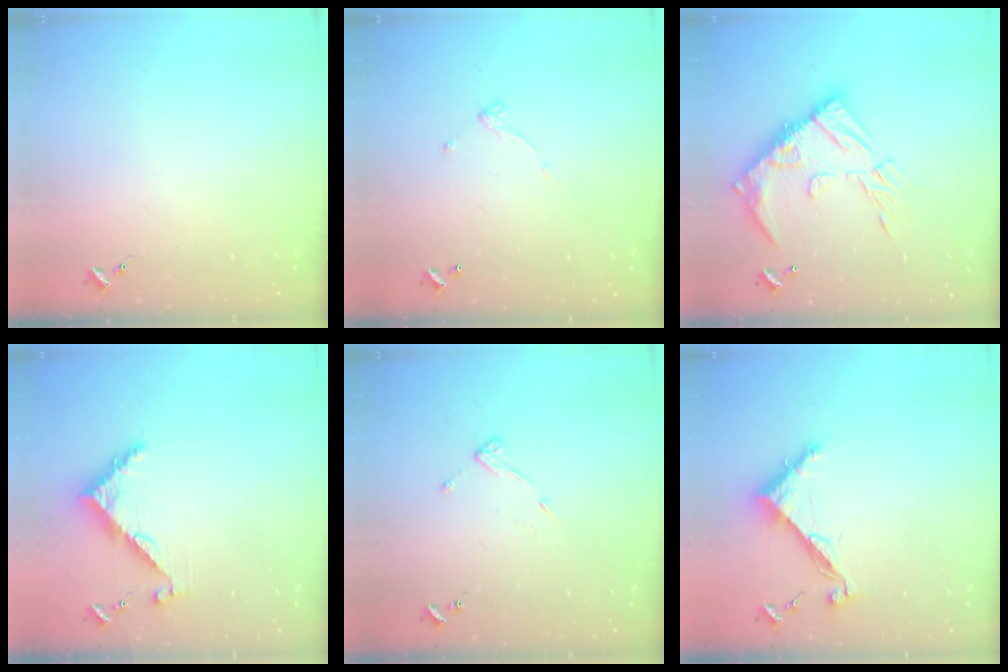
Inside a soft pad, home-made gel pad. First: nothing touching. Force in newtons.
{"total": 4.4, "press": 4.4, "slide": 0.2}
{"total": 19.1, "press": 19.0, "slide": 1.8}
{"total": 7.3, "press": 7.3, "slide": 0.6}
{"total": 7.5, "press": 7.5, "slide": 0.5}
{"total": 8.2, "press": 8.2, "slide": 0.2}